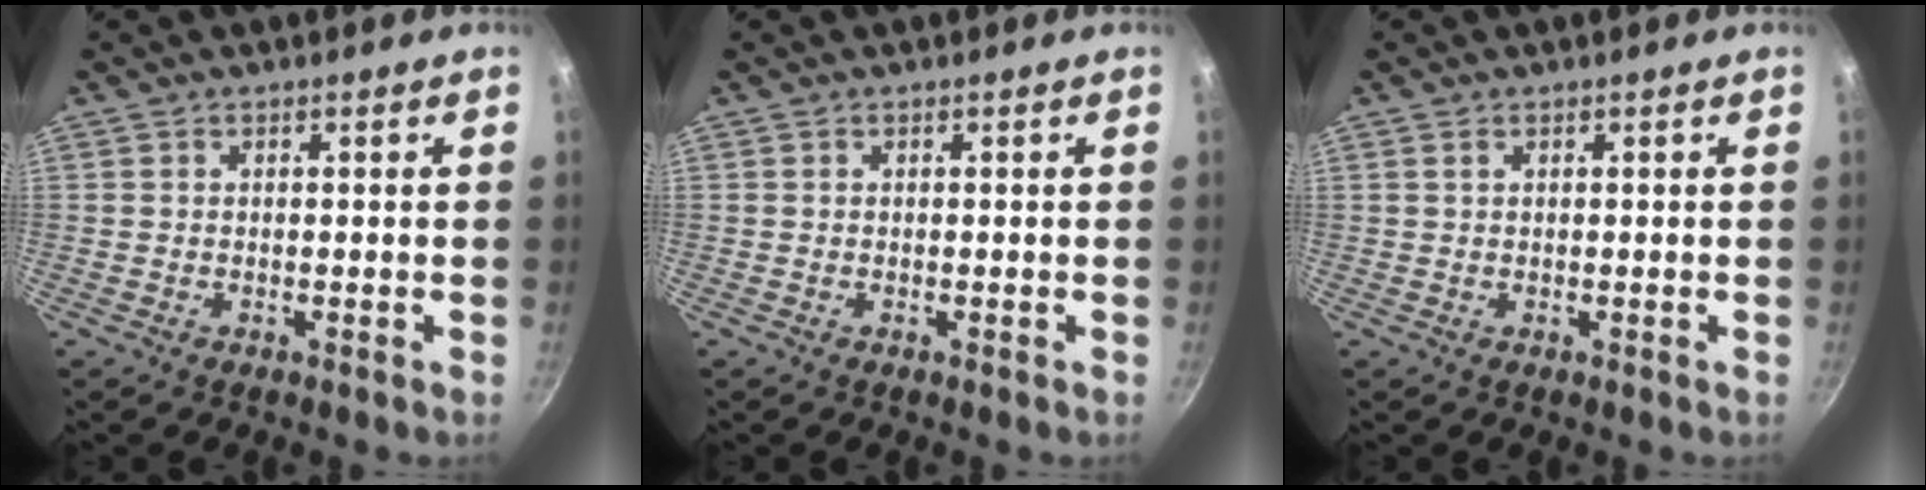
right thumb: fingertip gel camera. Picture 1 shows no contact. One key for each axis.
{"total": 0.0}
{"total": 0.6, "fx": 0.3, "fy": 0.3, "fz": 0.4, "tx": -0.006, "ty": 0.001, "tz": 0.006}